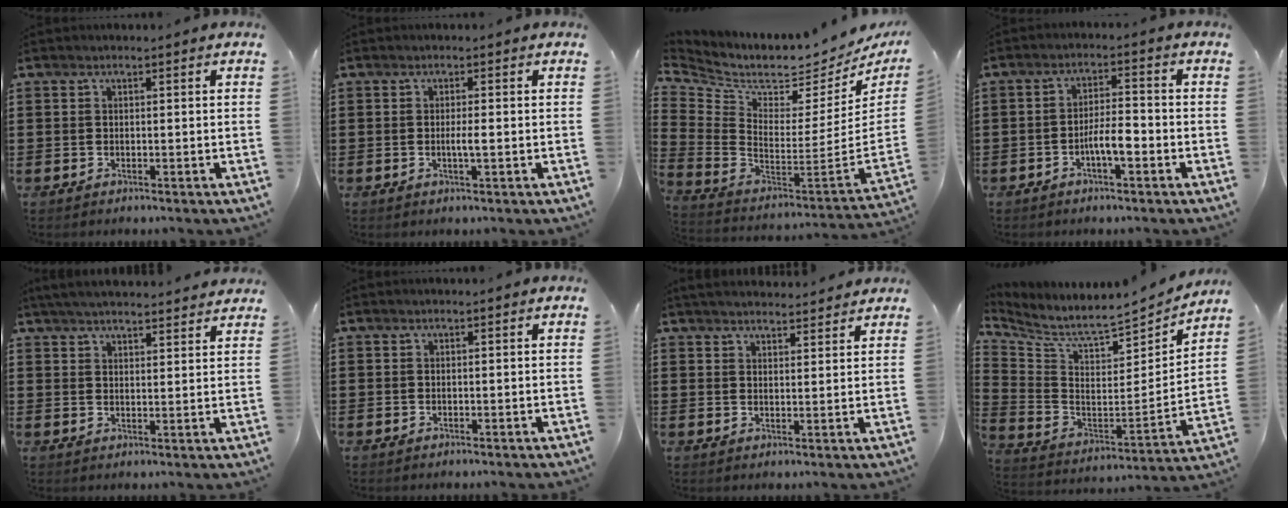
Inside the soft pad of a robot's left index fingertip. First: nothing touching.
{"total": 2.0, "force": [-0.2, 0.1, 1.9], "torque": [-0.035, -0.003, -0.005]}
{"total": 4.3, "force": [3.9, 1.2, 1.3], "torque": [-0.060, -0.060, 0.060]}
{"total": 4.8, "force": [-2.0, 1.3, 4.2], "torque": [-0.087, 0.005, -0.041]}
{"total": 4.1, "force": [4.0, -0.2, 0.9], "torque": [-0.028, -0.014, 0.072]}
{"total": 0.0}
{"total": 3.1, "force": [3.1, 0.1, 0.4], "torque": [-0.017, -0.008, 0.057]}
{"total": 7.0, "force": [6.3, 0.8, 2.9], "torque": [-0.082, -0.063, 0.100]}